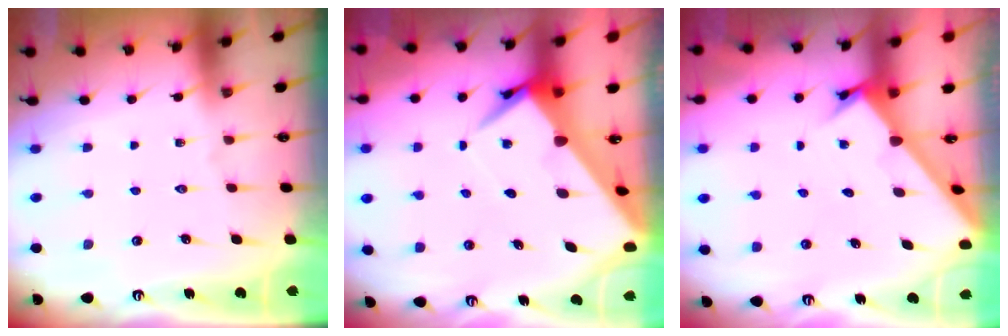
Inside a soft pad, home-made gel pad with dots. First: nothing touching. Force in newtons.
{"total": 7.4, "press": 7.4, "slide": 0.6}
{"total": 1.8, "press": 1.8, "slide": 0.2}